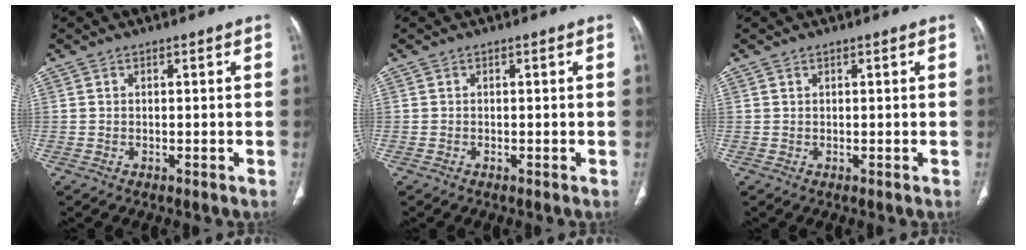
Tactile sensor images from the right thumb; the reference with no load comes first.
{"total": 0.0}
{"total": 0.0}